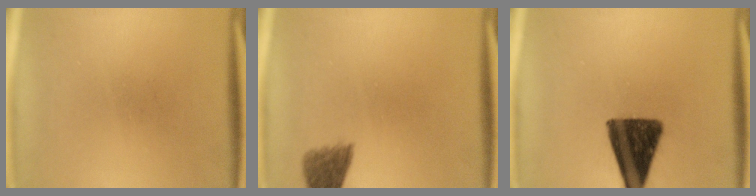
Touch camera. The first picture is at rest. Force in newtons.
{"total": 4.3}
{"total": 13.8}